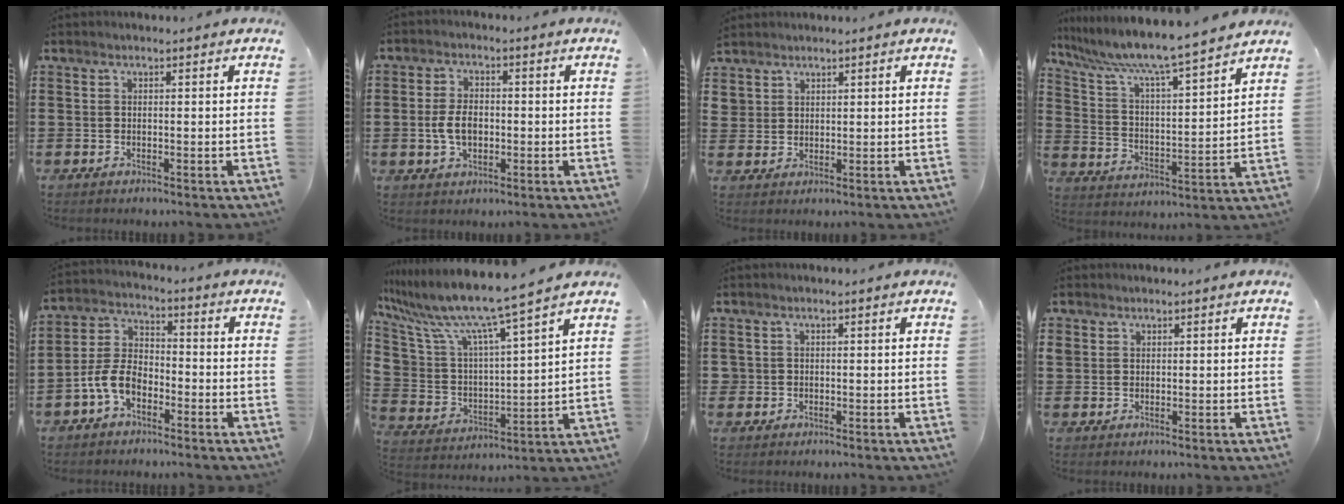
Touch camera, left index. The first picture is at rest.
{"total": 5.2, "force": [-0.7, 3.1, 4.1], "torque": [-0.089, -0.004, -0.021]}
{"total": 2.7, "force": [2.0, 1.8, -0.2], "torque": [-0.007, 0.006, 0.040]}
{"total": 7.2, "force": [6.3, -0.4, 3.4], "torque": [-0.093, -0.044, 0.101]}
{"total": 6.3, "force": [-3.5, 3.6, 3.7], "torque": [-0.102, 0.005, -0.076]}
{"total": 8.8, "force": [7.6, 0.5, 4.4], "torque": [-0.120, -0.048, 0.123]}
{"total": 1.2, "force": [0.0, 1.2, 0.1], "torque": [-0.007, 0.005, -0.003]}
{"total": 1.8, "force": [1.2, 1.3, 0.1], "torque": [-0.008, 0.006, 0.025]}